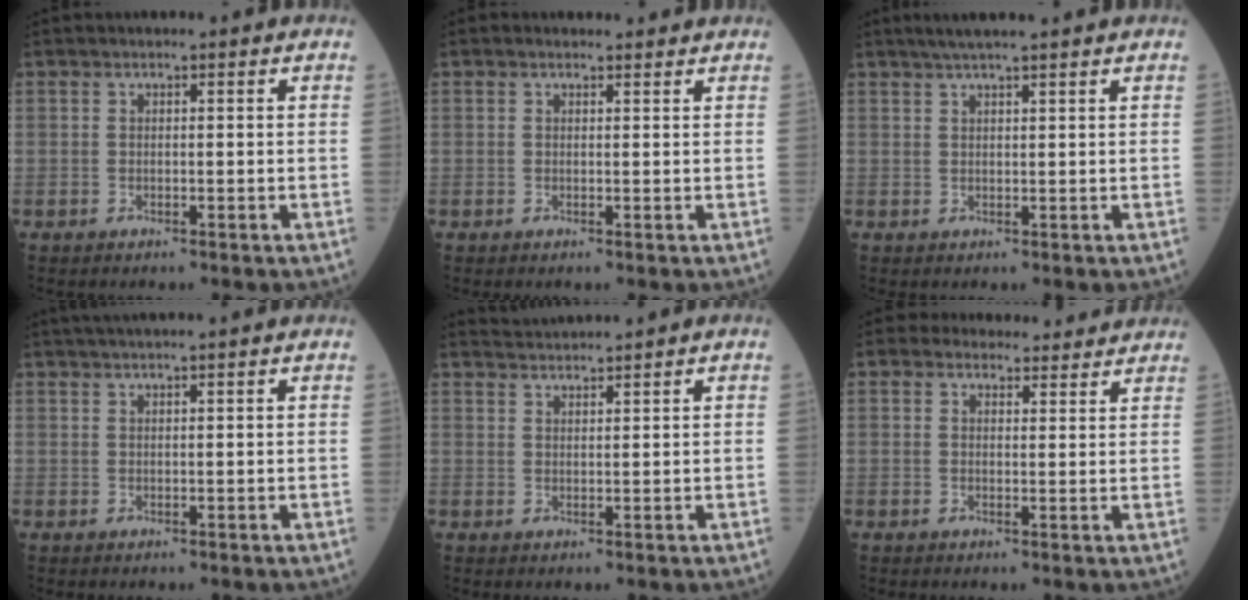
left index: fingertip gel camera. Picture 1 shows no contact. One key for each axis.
{"total": 1.4, "fx": 1.3, "fy": 0.3, "fz": 0.1, "tx": -0.014, "ty": 0.003, "tz": 0.016}
{"total": 5.5, "fx": 4.6, "fy": -0.5, "fz": 3.1, "tx": -0.051, "ty": 0.022, "tz": 0.076}
{"total": 4.2, "fx": 3.5, "fy": -0.9, "fz": 2.2, "tx": -0.028, "ty": 0.025, "tz": 0.062}
{"total": 2.4, "fx": 2.2, "fy": -1.0, "fz": -0.3, "tx": -0.002, "ty": 0.009, "tz": 0.053}
{"total": 6.4, "fx": 6.1, "fy": 2.0, "fz": 0.2, "tx": 0.010, "ty": 0.006, "tz": 0.064}